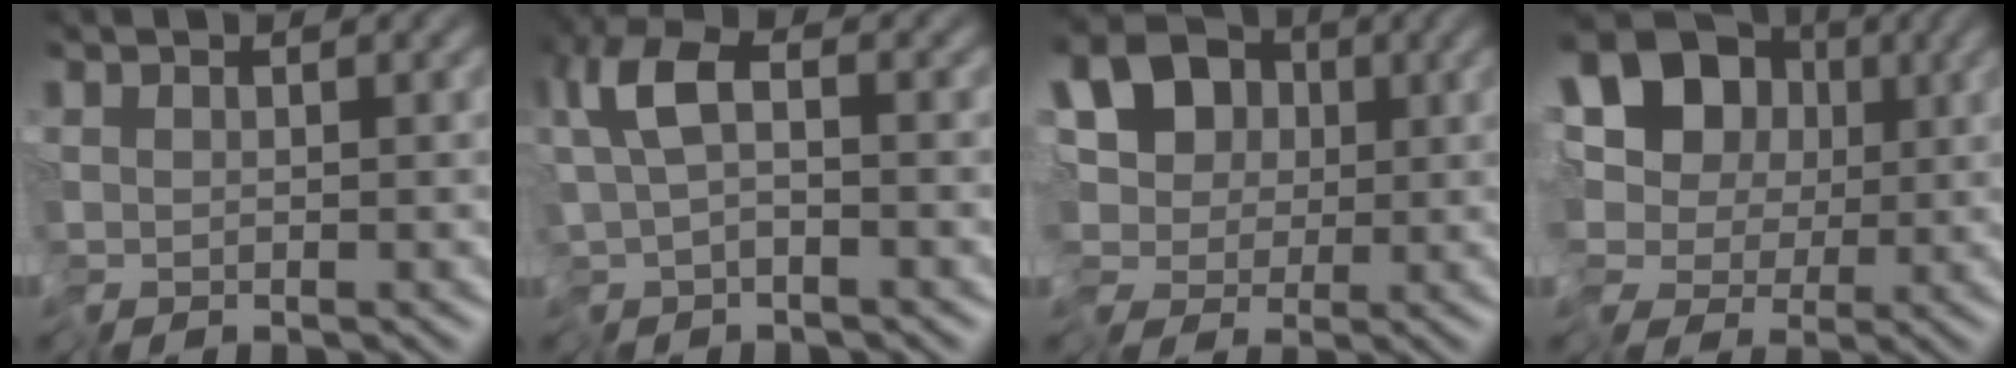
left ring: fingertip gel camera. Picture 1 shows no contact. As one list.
[{"total": 4.3, "force": [-1.1, 1.8, 3.7], "torque": [-0.079, 0.000, -0.032]}, {"total": 11.0, "force": [-1.3, 9.3, 5.8], "torque": [-0.072, 0.010, -0.056]}, {"total": 13.9, "force": [-1.7, 12.1, 6.6], "torque": [-0.107, -0.009, -0.060]}]